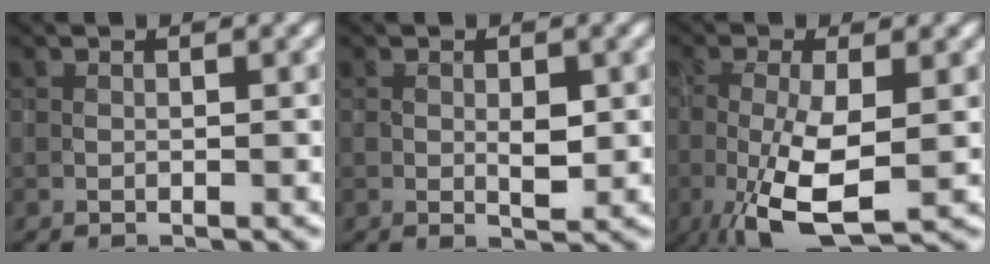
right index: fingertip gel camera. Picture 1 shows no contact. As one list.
[{"total": 2.1, "force": [0.0, 1.1, 1.8], "torque": [-0.033, -0.006, 0.005]}, {"total": 7.2, "force": [-1.9, 2.4, 6.5], "torque": [-0.141, -0.014, -0.033]}]